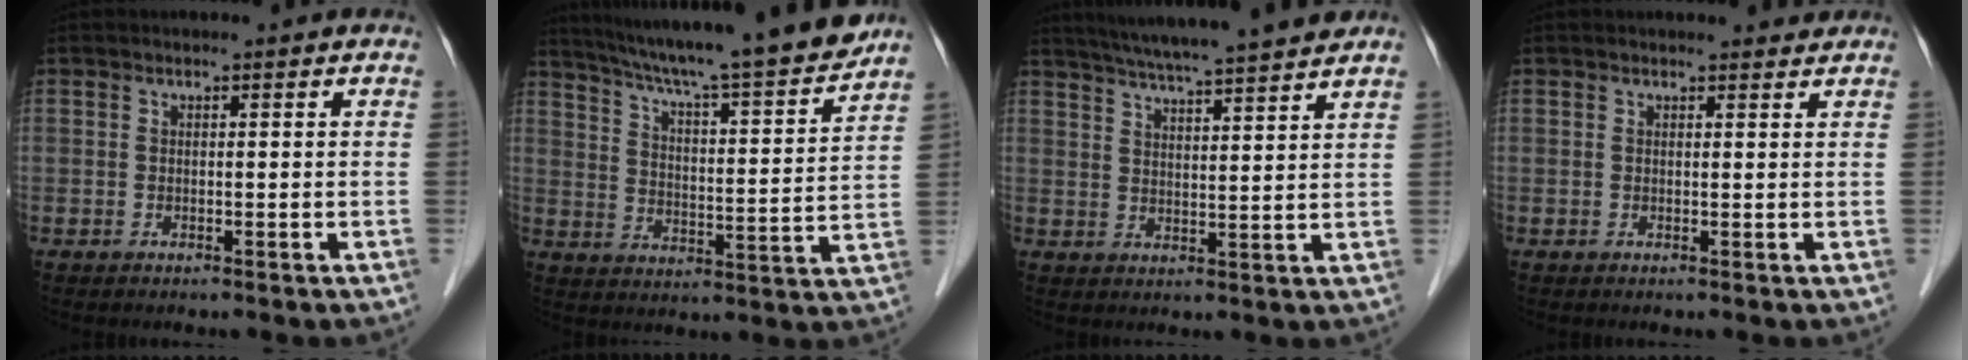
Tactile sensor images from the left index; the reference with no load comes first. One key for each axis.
{"total": 20.2, "fx": 17.9, "fy": -0.3, "fz": 9.2, "tx": -0.148, "ty": -0.018, "tz": 0.262}
{"total": 14.7, "fx": 13.0, "fy": -0.1, "fz": 6.9, "tx": -0.116, "ty": 0.019, "tz": 0.183}
{"total": 2.1, "fx": 2.1, "fy": 0.4, "fz": 0.2, "tx": -0.007, "ty": 0.000, "tz": 0.021}